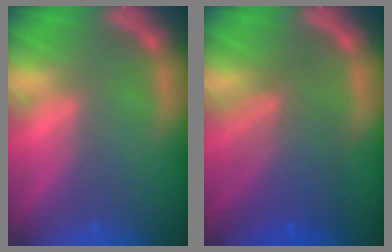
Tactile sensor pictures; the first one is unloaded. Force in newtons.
{"total": 6.6}